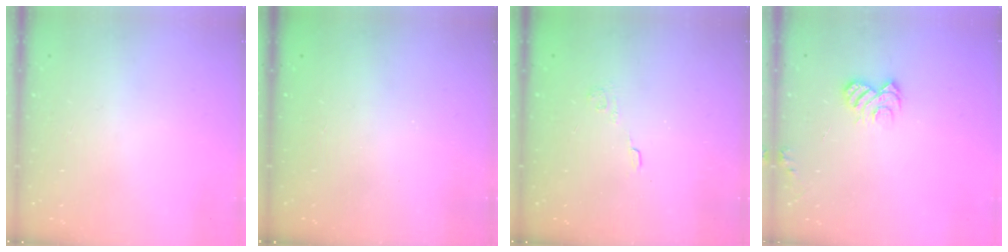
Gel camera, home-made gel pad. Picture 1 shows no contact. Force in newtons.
{"total": 2.3, "press": 2.1, "slide": 0.7}
{"total": 2.1, "press": 1.6, "slide": 1.4}
{"total": 5.6, "press": 5.6, "slide": 0.4}